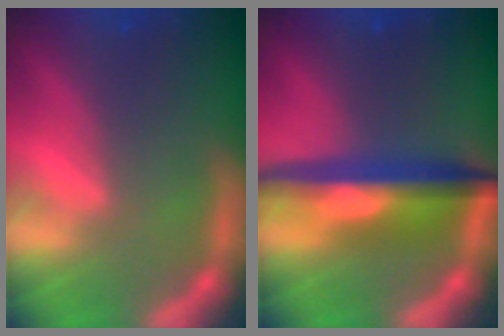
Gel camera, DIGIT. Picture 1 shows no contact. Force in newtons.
{"total": 7.5}